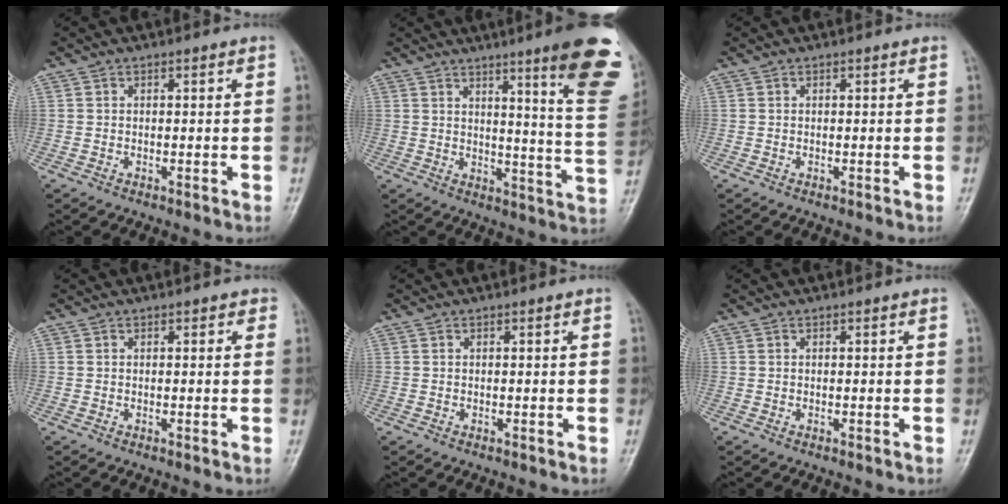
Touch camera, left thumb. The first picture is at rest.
{"total": 18.5, "force": [10.4, 2.0, 15.1], "torque": [-0.160, -0.060, 0.127]}
{"total": 0.0}
{"total": 1.1, "force": [0.5, 0.7, 0.6], "torque": [0.006, 0.001, 0.000]}
{"total": 0.0}
{"total": 0.0}